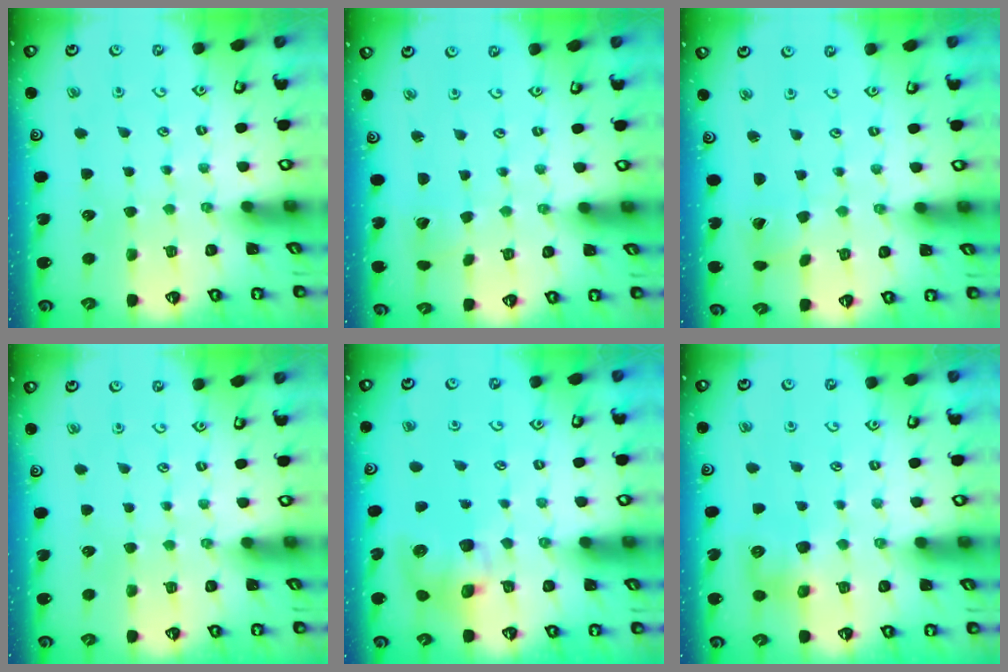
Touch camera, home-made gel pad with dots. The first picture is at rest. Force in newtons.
{"total": 2.2, "press": 2.2, "slide": 0.2}
{"total": 1.8, "press": 1.8, "slide": 0.4}
{"total": 0.0}
{"total": 8.2, "press": 8.1, "slide": 1.2}
{"total": 7.1, "press": 7.1, "slide": 0.1}